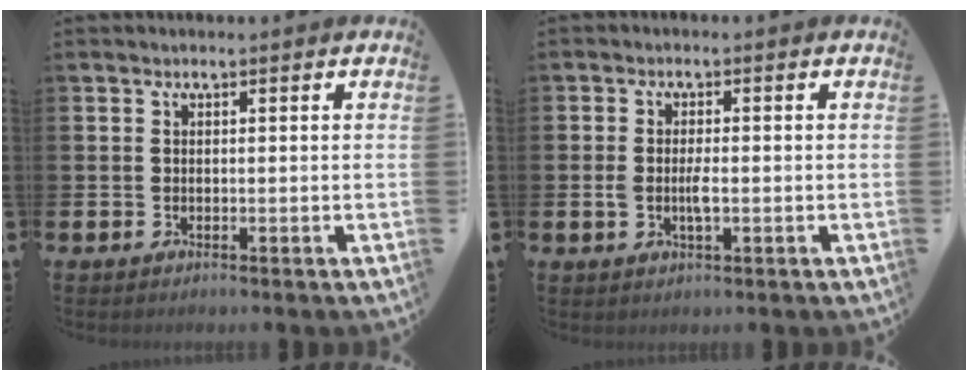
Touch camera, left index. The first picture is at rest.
{"total": 2.5, "force": [-0.3, 1.0, 2.3], "torque": [-0.036, -0.003, -0.008]}